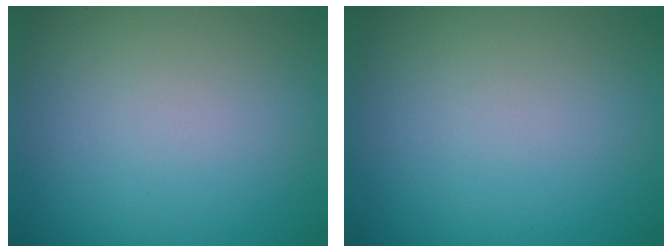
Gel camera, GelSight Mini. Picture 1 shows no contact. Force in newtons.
{"total": 0.0}